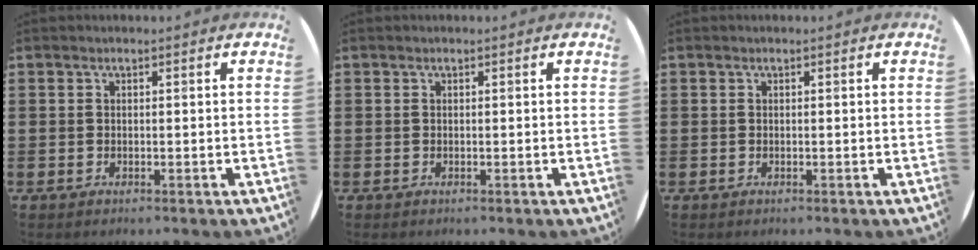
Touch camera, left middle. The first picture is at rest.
{"total": 0.0}
{"total": 0.0}